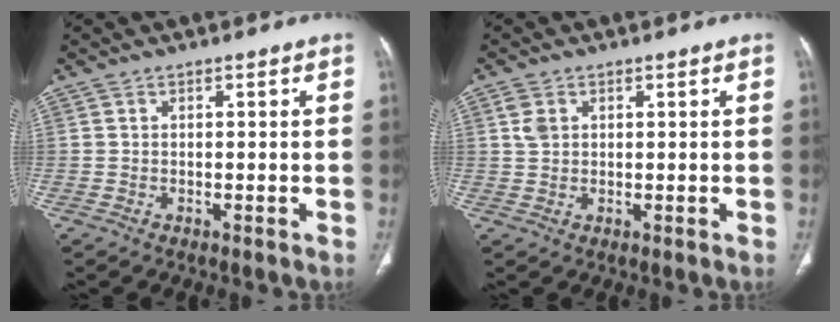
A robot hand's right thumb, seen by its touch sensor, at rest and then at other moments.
{"total": 2.7, "force": [1.0, 1.9, 1.6], "torque": [-0.032, 0.003, 0.026]}